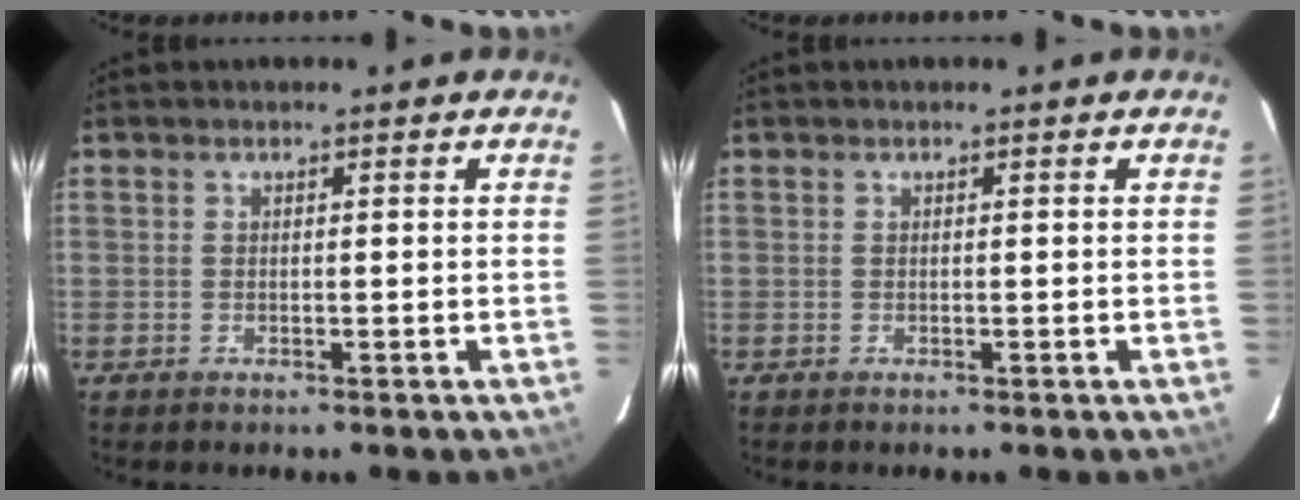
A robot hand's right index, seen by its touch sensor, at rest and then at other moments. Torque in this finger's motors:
{"motor_torque": [0.00, 0.00, 0.00, 0.00]}